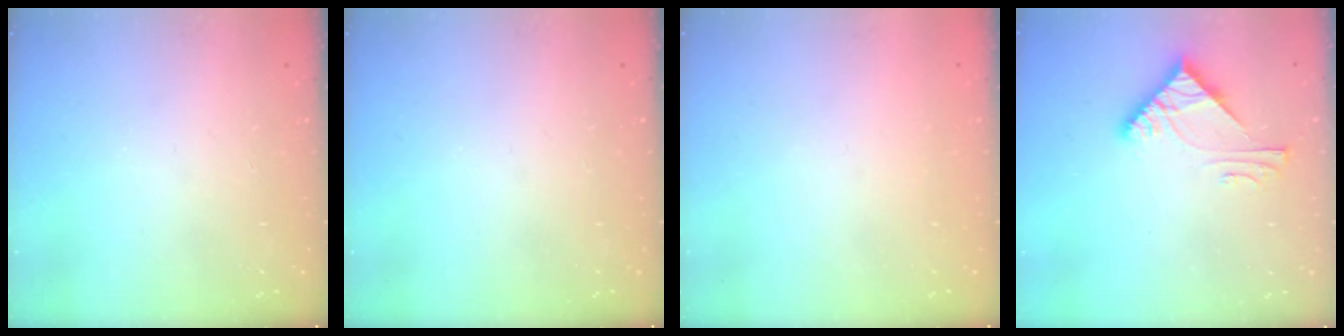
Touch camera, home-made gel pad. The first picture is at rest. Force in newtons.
{"total": 0.0}
{"total": 1.6, "press": 1.6, "slide": 0.2}
{"total": 6.6, "press": 6.6, "slide": 0.5}